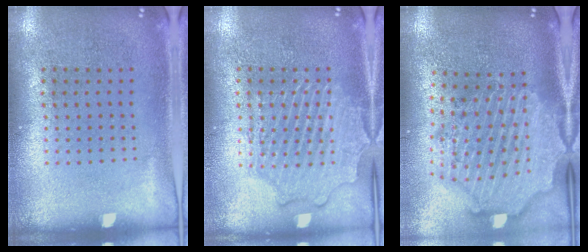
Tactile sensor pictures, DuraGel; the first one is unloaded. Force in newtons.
{"total": 3.1, "press": 3.1, "slide": 0.3}
{"total": 3.4, "press": 2.9, "slide": 1.7}